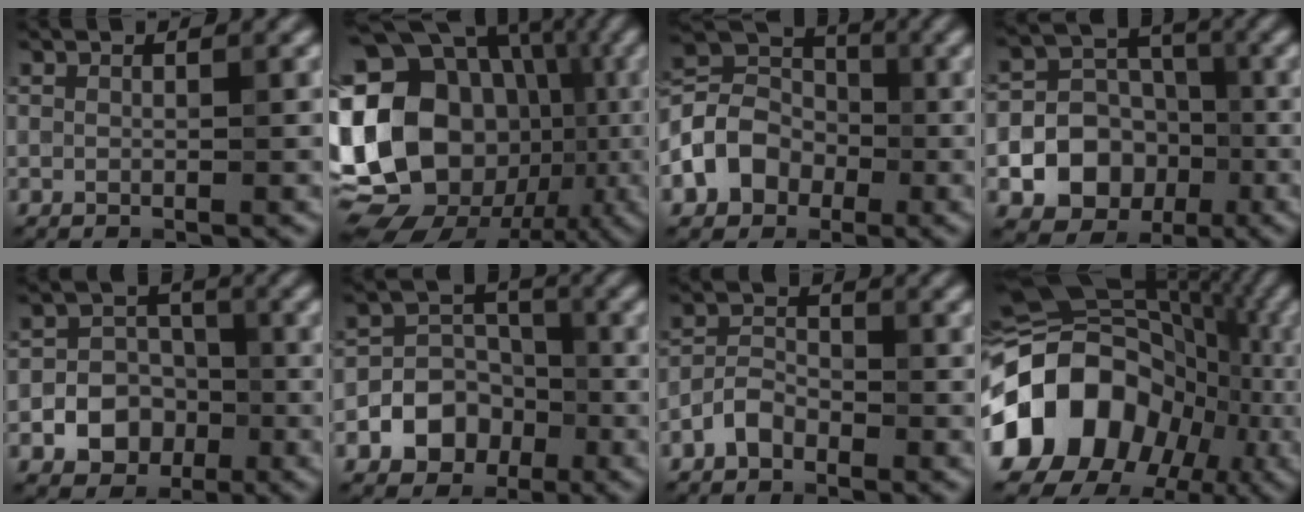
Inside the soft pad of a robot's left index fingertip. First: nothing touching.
{"total": 21.5, "force": [-1.5, 18.1, 11.4], "torque": [-0.199, 0.031, -0.056]}
{"total": 5.3, "force": [-1.9, 4.2, 2.6], "torque": [-0.048, 0.010, -0.050]}
{"total": 10.2, "force": [-3.0, 9.0, 3.7], "torque": [-0.053, -0.005, -0.073]}
{"total": 6.3, "force": [-2.3, 5.5, 2.2], "torque": [-0.016, 0.007, -0.057]}
{"total": 6.3, "force": [-2.6, 5.3, 2.4], "torque": [-0.016, 0.009, -0.069]}
{"total": 2.2, "force": [-1.6, 1.1, 1.0], "torque": [-0.022, 0.015, -0.034]}
{"total": 17.7, "force": [-4.2, 14.0, 10.0], "torque": [-0.203, 0.004, -0.074]}